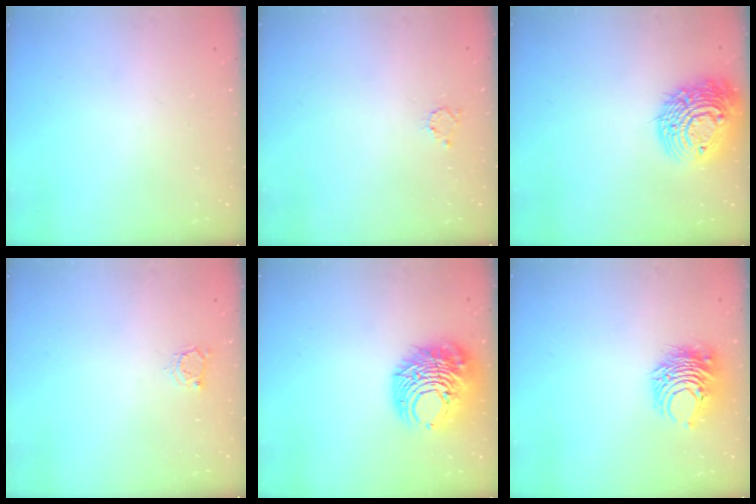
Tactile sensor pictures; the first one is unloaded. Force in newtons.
{"total": 2.4, "press": 2.4, "slide": 0.4}
{"total": 18.7, "press": 18.7, "slide": 1.3}
{"total": 2.9, "press": 2.9, "slide": 0.4}
{"total": 13.0, "press": 12.9, "slide": 1.6}
{"total": 8.4, "press": 8.4, "slide": 0.8}